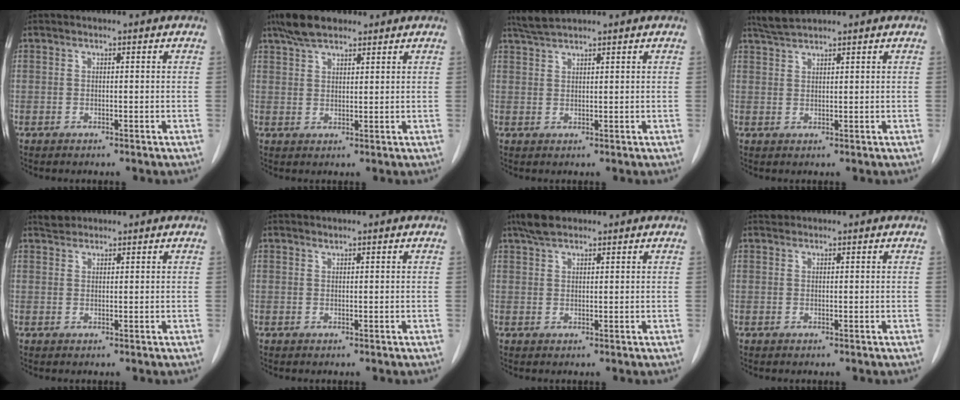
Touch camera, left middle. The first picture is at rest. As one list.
[{"total": 6.0, "force": [4.7, 2.2, 3.1], "torque": [-0.067, 0.017, 0.088]}, {"total": 2.8, "force": [2.6, -0.2, 0.9], "torque": [-0.025, 0.010, 0.055]}, {"total": 2.7, "force": [2.6, -0.2, 0.6], "torque": [-0.020, 0.009, 0.055]}, {"total": 1.6, "force": [1.5, 0.5, 0.0], "torque": [-0.004, 0.006, 0.026]}, {"total": 0.0}, {"total": 3.6, "force": [2.8, 1.3, 1.8], "torque": [-0.043, 0.010, 0.053]}, {"total": 0.5, "force": [0.5, 0.1, -0.1], "torque": [-0.006, 0.003, 0.009]}]